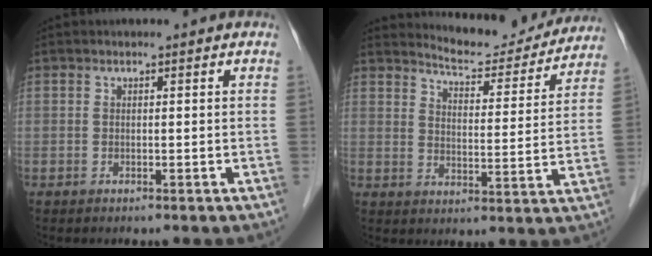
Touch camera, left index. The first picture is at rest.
{"total": 12.7, "force": [12.4, 2.0, 2.2], "torque": [-0.028, -0.019, 0.160]}